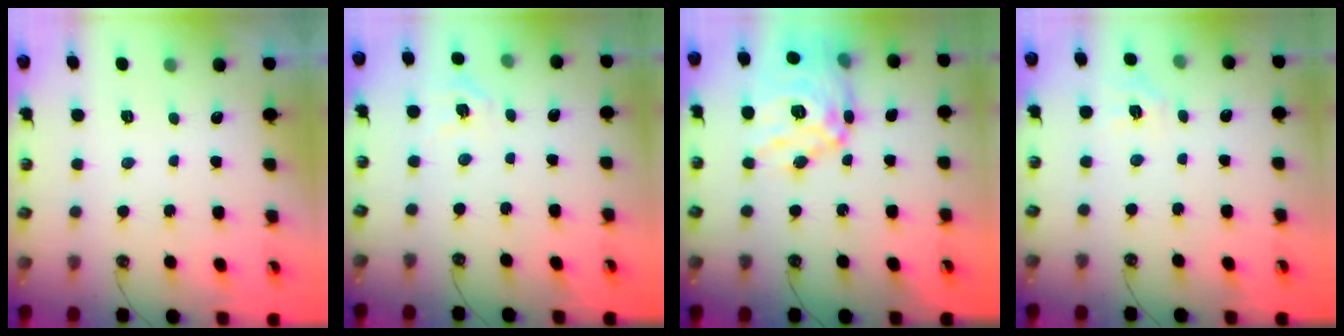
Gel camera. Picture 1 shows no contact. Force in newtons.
{"total": 6.4, "press": 6.3, "slide": 0.6}
{"total": 19.2, "press": 19.1, "slide": 1.8}
{"total": 5.0, "press": 5.0, "slide": 0.7}